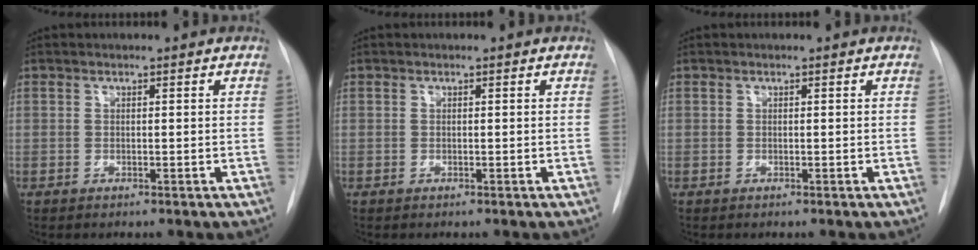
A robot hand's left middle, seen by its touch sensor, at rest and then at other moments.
{"total": 0.0}
{"total": 0.0}